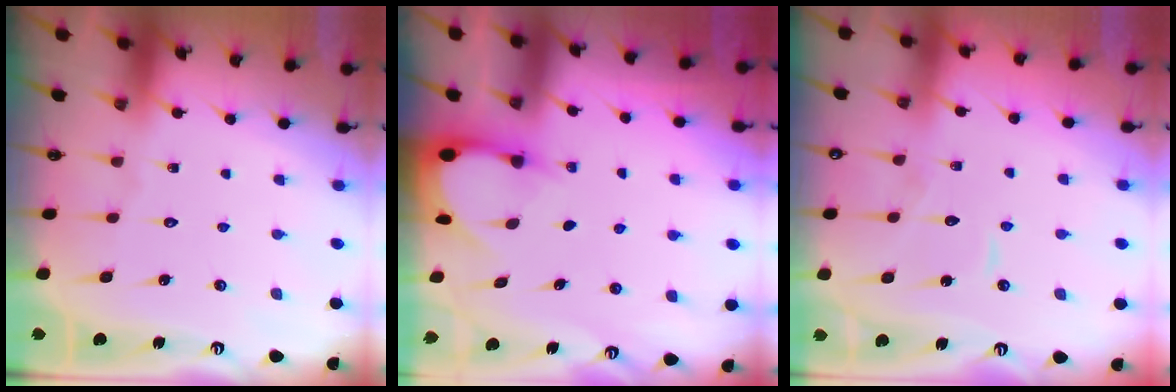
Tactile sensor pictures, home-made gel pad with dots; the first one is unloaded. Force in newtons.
{"total": 2.9, "press": 2.9, "slide": 0.3}
{"total": 5.7, "press": 5.7, "slide": 0.6}